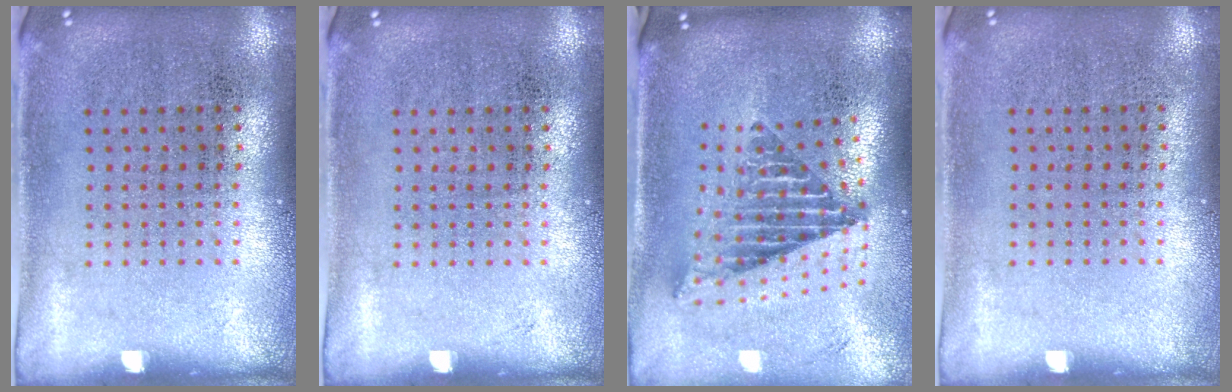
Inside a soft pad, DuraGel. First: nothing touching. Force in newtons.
{"total": 0.0}
{"total": 2.5, "press": 1.7, "slide": 1.8}
{"total": 0.0}